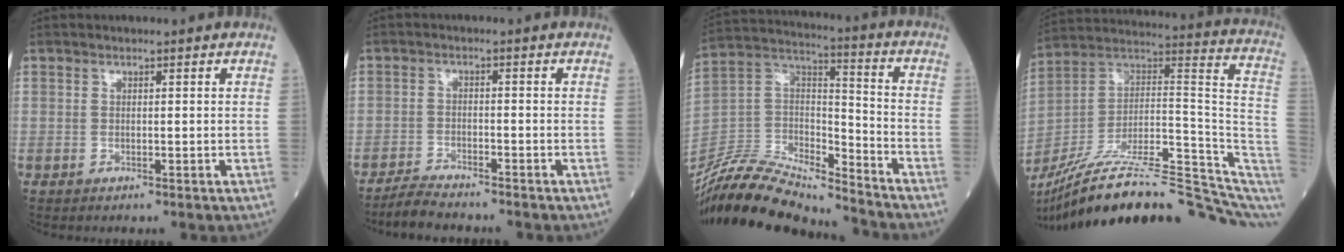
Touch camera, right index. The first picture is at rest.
{"total": 4.4, "force": [-4.2, 0.2, 1.3], "torque": [-0.024, -0.014, -0.076]}
{"total": 20.4, "force": [-19.2, 2.6, 6.4], "torque": [-0.135, 0.024, -0.348]}
{"total": 27.9, "force": [-21.7, 4.6, 17.0], "torque": [-0.209, 0.029, -0.337]}